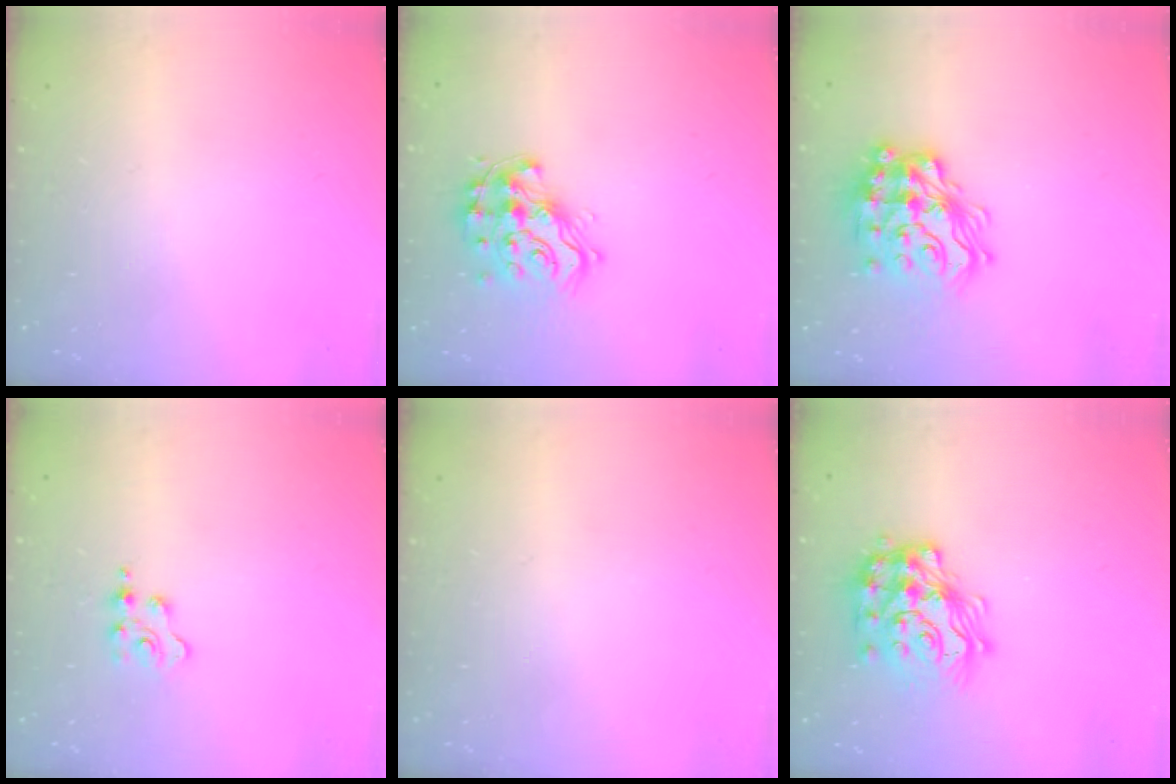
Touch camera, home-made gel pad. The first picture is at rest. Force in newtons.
{"total": 13.9, "press": 13.9, "slide": 0.6}
{"total": 19.6, "press": 19.5, "slide": 1.2}
{"total": 2.1, "press": 2.1, "slide": 0.3}
{"total": 0.0}
{"total": 20.3, "press": 20.3, "slide": 1.4}